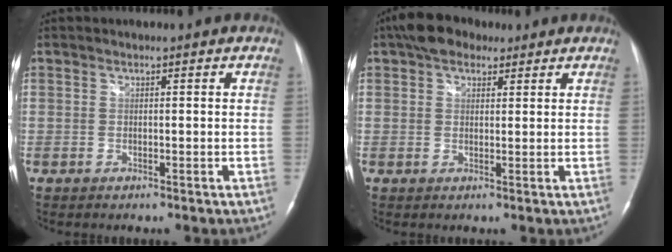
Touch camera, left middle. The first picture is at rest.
{"total": 5.7, "force": [3.8, 3.2, 2.7], "torque": [-0.049, 0.025, 0.067]}